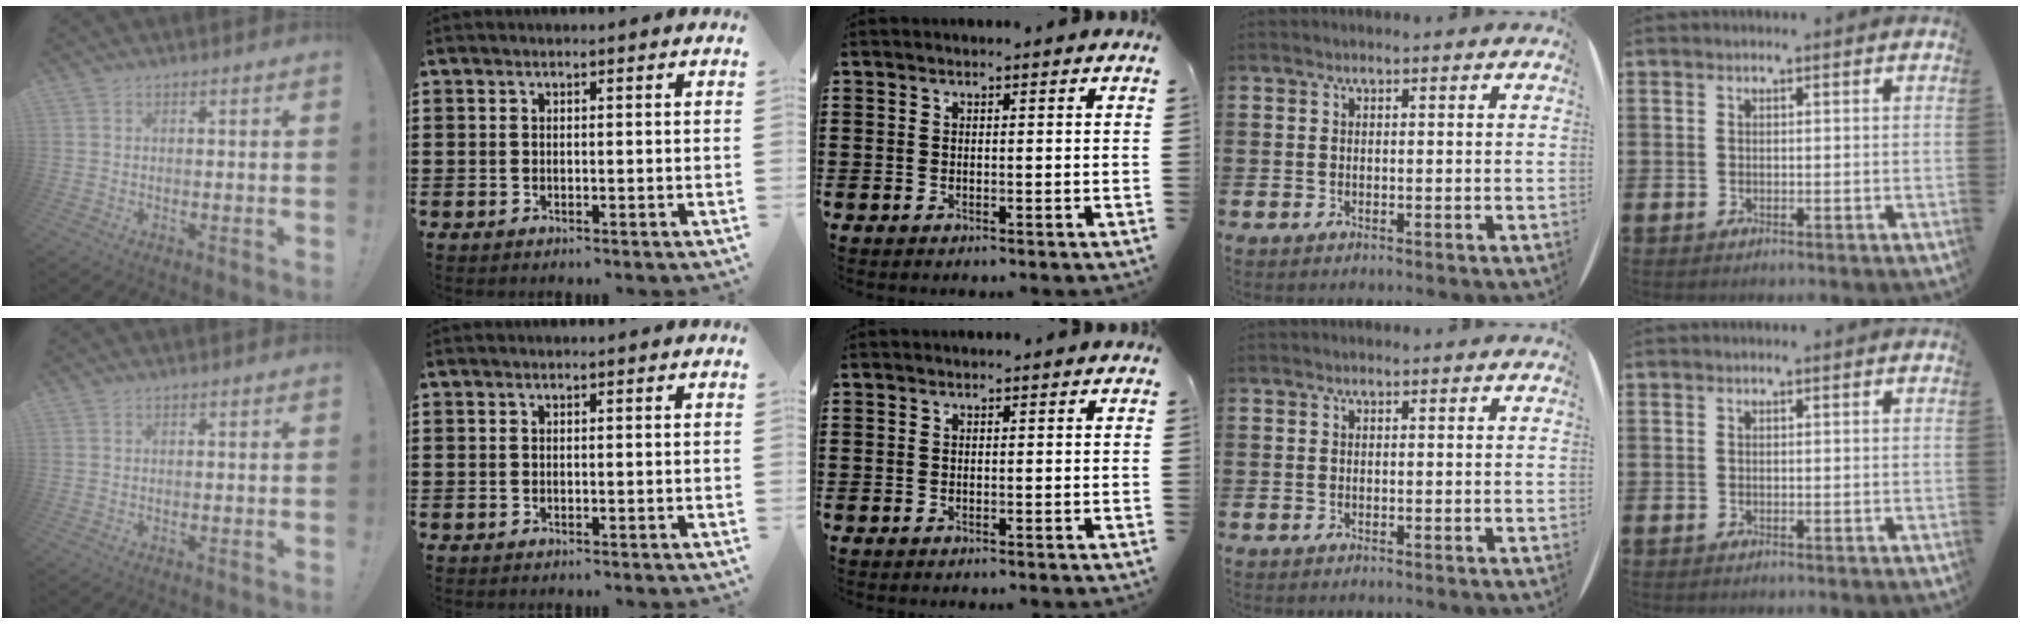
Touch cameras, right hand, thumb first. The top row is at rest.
{}